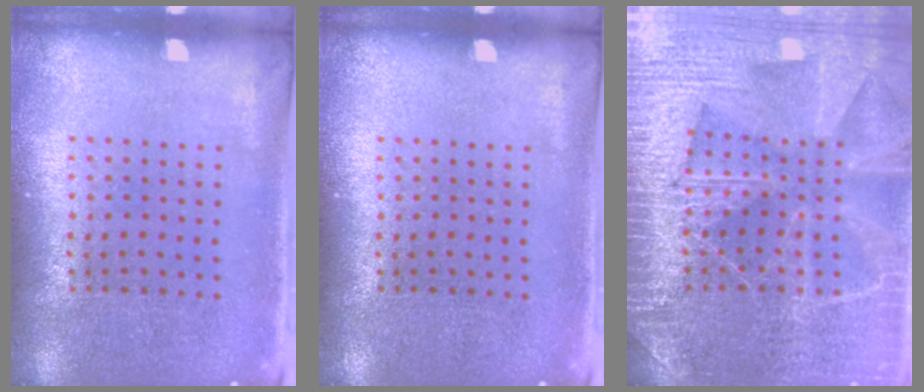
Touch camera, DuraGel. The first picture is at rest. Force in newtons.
{"total": 0.0}
{"total": 6.5, "press": 6.4, "slide": 0.8}